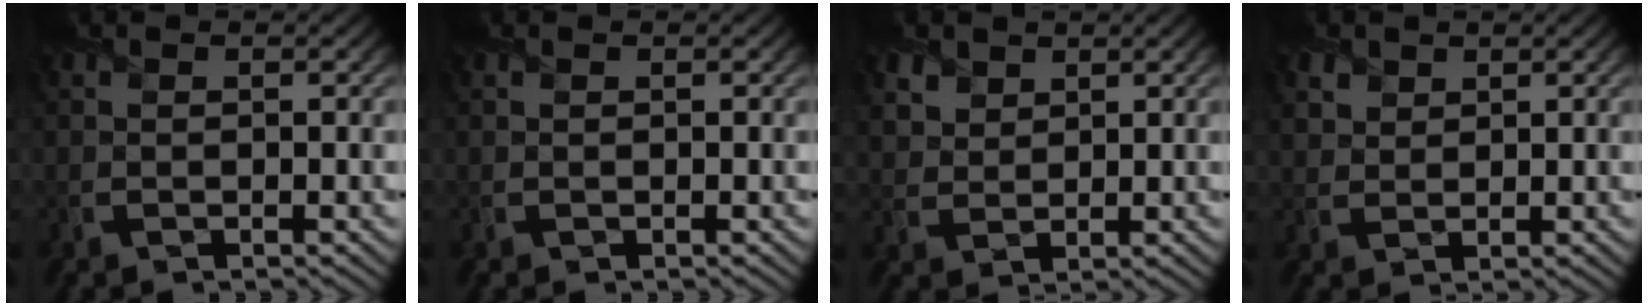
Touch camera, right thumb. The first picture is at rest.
{"total": 0.0}
{"total": 3.5, "force": [2.3, 2.3, 1.2], "torque": [-0.045, -0.008, 0.059]}
{"total": 2.6, "force": [1.7, 1.8, 0.8], "torque": [-0.029, -0.004, 0.042]}